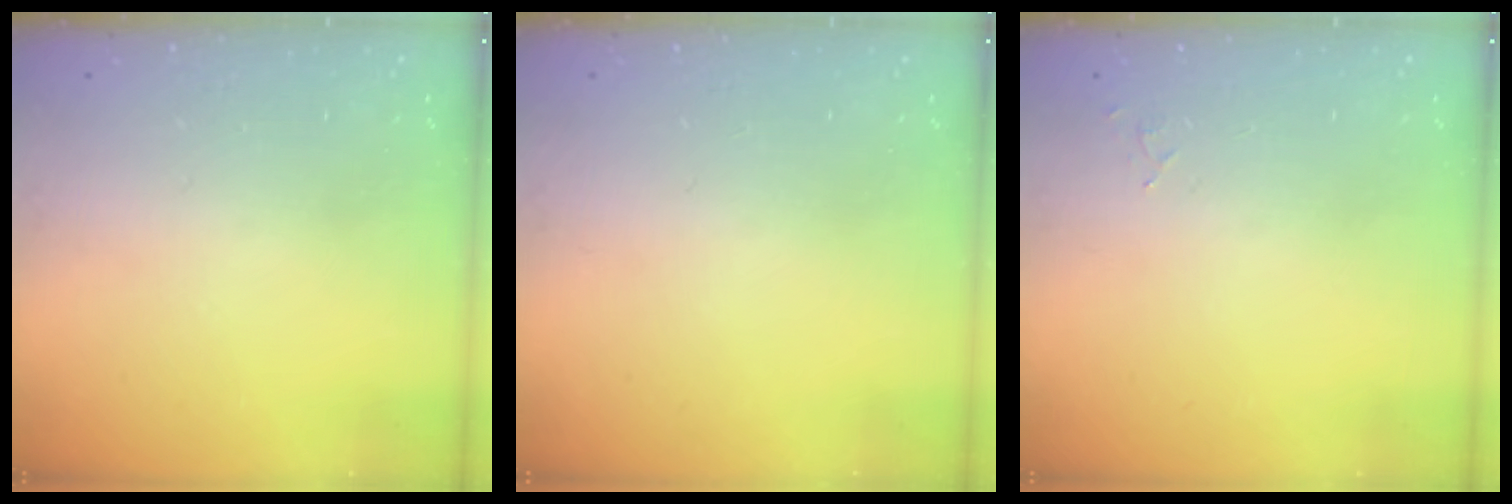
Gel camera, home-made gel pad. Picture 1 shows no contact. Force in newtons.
{"total": 0.0}
{"total": 5.2, "press": 5.2, "slide": 0.4}